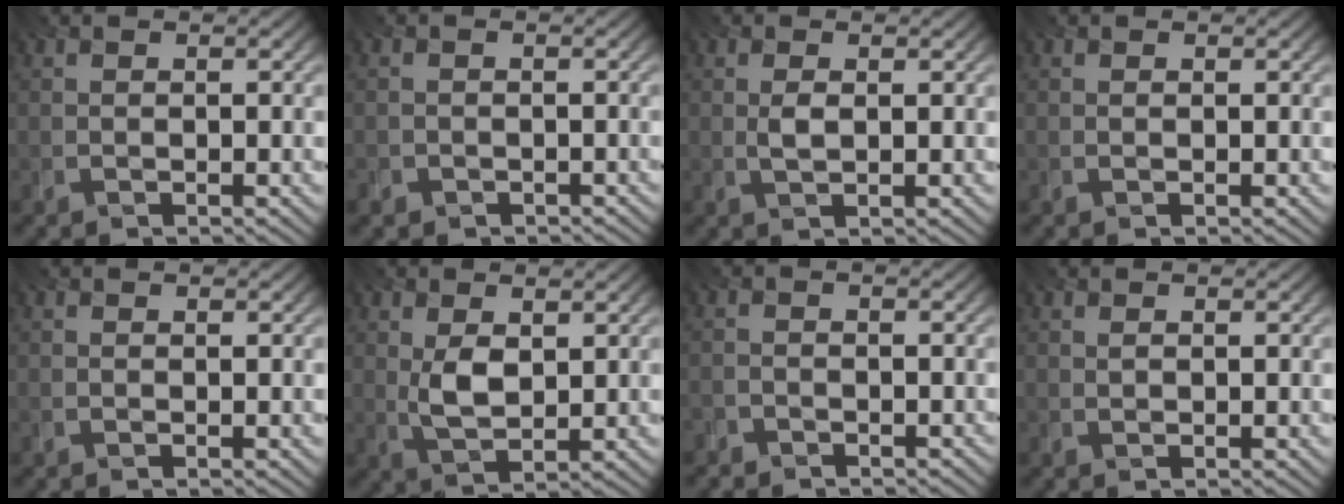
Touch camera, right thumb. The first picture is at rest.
{"total": 1.5, "force": [-1.1, 1.1, -0.2], "torque": [0.010, -0.007, -0.022]}
{"total": 1.4, "force": [0.4, 0.6, 1.2], "torque": [-0.029, -0.001, 0.008]}
{"total": 0.0}
{"total": 0.0}
{"total": 4.2, "force": [1.0, 2.3, 3.4], "torque": [-0.075, -0.004, 0.026]}
{"total": 1.8, "force": [-1.7, 0.5, -0.1], "torque": [0.005, -0.004, -0.036]}
{"total": 0.5, "force": [0.5, 0.1, 0.1], "torque": [-0.003, 0.001, 0.009]}